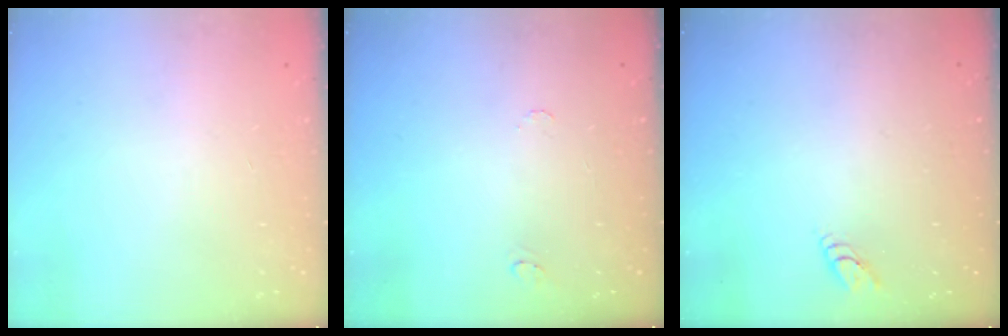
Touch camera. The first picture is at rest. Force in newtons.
{"total": 4.9, "press": 4.9, "slide": 0.5}
{"total": 2.7, "press": 2.7, "slide": 0.3}